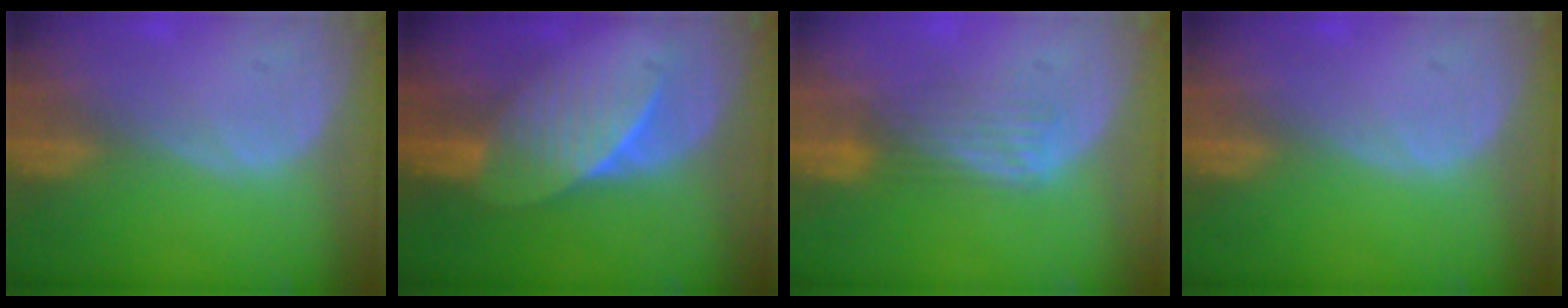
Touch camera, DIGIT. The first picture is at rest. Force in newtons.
{"total": 7.1, "press": 6.6, "slide": 2.7}
{"total": 4.5, "press": 3.9, "slide": 2.4}
{"total": 0.0}